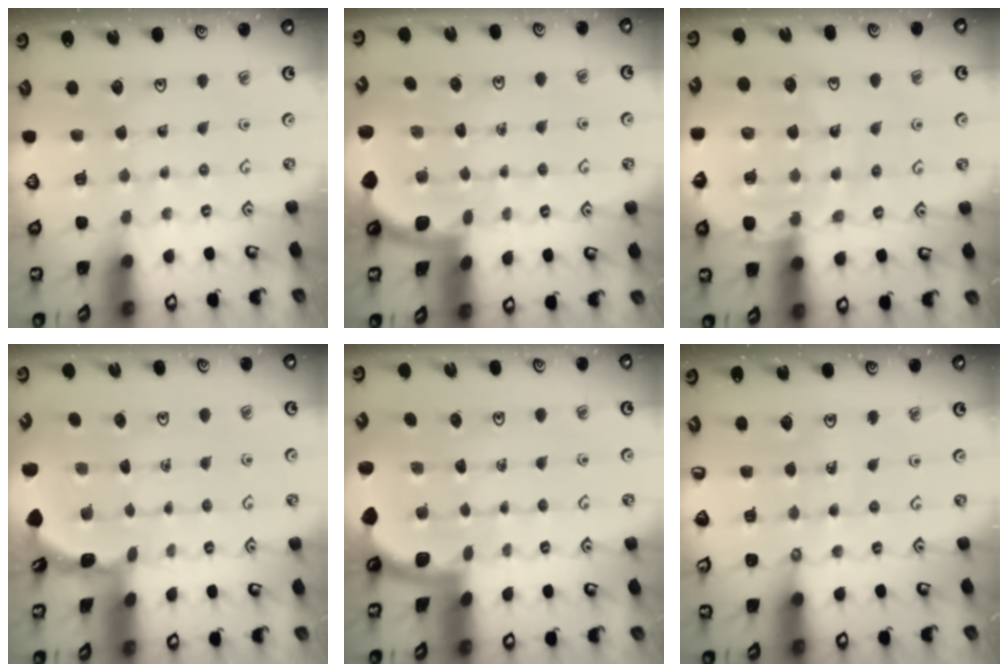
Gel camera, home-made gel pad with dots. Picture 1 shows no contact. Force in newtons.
{"total": 1.8, "press": 1.8, "slide": 0.2}
{"total": 11.2, "press": 10.9, "slide": 2.8}
{"total": 1.7, "press": 1.6, "slide": 0.1}
{"total": 1.7, "press": 1.7, "slide": 0.1}
{"total": 4.2, "press": 4.0, "slide": 1.5}